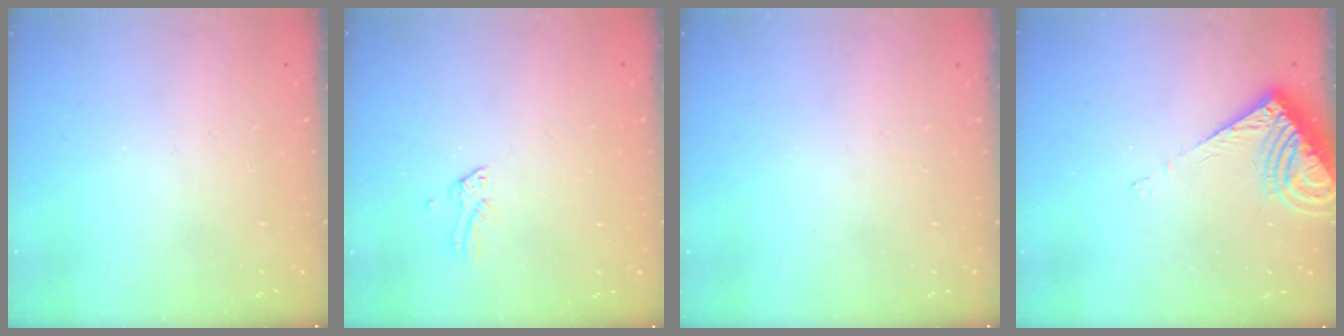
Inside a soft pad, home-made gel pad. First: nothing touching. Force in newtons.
{"total": 0.0}
{"total": 0.0}
{"total": 9.4, "press": 9.3, "slide": 0.8}